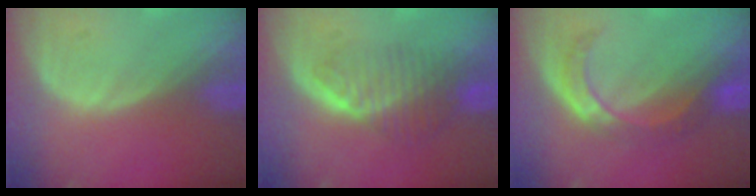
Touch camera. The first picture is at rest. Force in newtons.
{"total": 6.5, "press": 5.8, "slide": 2.8}
{"total": 5.7, "press": 5.7, "slide": 0.2}